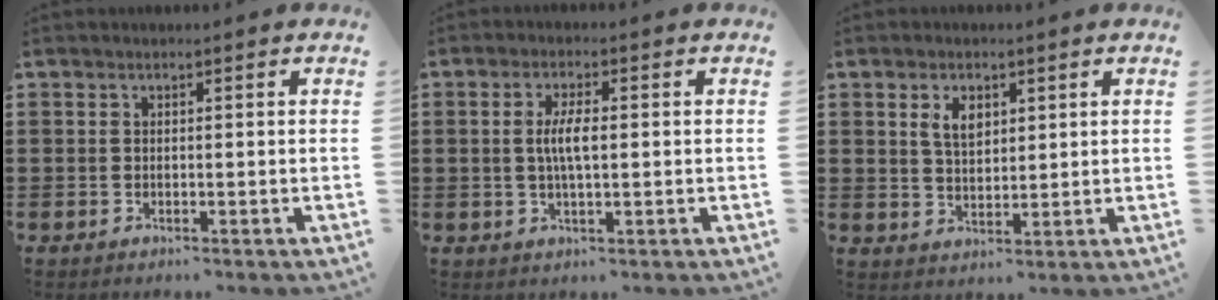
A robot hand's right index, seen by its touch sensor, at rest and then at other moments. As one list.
[{"total": 4.3, "force": [0.2, 1.1, 4.1], "torque": [-0.084, -0.002, -0.001]}, {"total": 3.9, "force": [1.8, 2.2, 2.7], "torque": [-0.061, 0.010, 0.031]}]